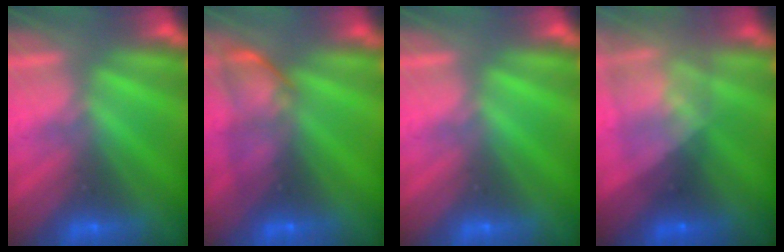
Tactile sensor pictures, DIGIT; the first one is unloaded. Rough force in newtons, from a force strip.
{"total": 5.9}
{"total": 0.0}
{"total": 7.3}